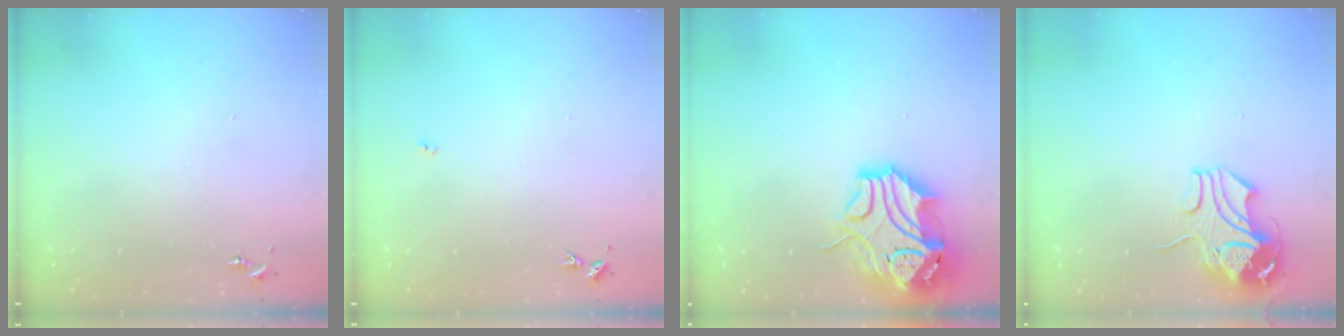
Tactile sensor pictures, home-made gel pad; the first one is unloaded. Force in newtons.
{"total": 3.0, "press": 3.0, "slide": 0.4}
{"total": 15.5, "press": 15.3, "slide": 2.3}
{"total": 10.0, "press": 9.9, "slide": 1.5}